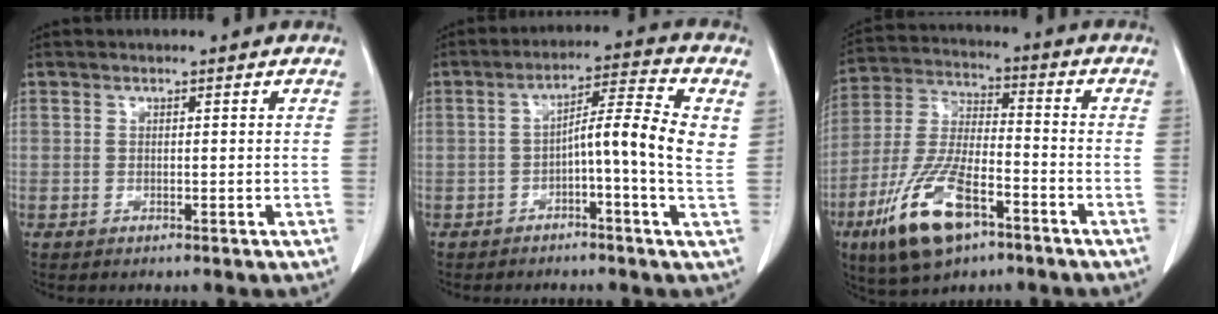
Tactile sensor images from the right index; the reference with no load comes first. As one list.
[{"total": 8.9, "force": [0.3, 0.1, 8.9], "torque": [-0.133, 0.028, 0.000]}, {"total": 14.7, "force": [-7.8, 5.0, 11.4], "torque": [-0.247, -0.010, -0.138]}]